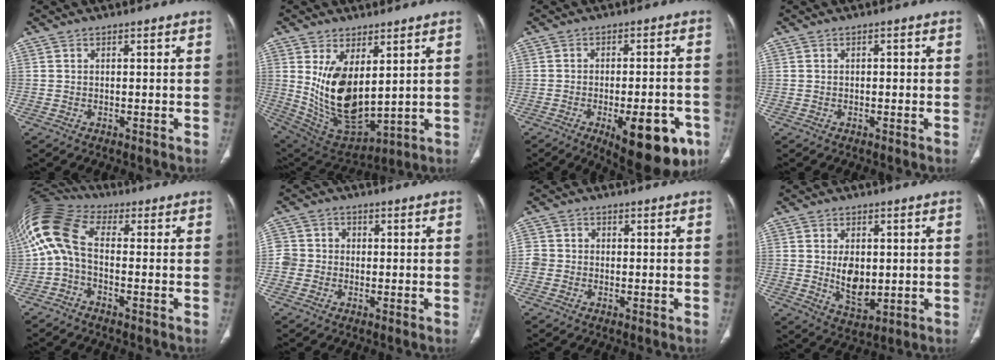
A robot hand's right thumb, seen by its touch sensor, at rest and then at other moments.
{"total": 15.2, "force": [3.5, 7.8, 12.6], "torque": [-0.220, -0.030, 0.096]}
{"total": 16.1, "force": [-7.2, 6.3, 12.9], "torque": [-0.121, 0.019, -0.081]}
{"total": 0.9, "force": [0.0, 0.5, 0.7], "torque": [-0.006, 0.002, -0.002]}
{"total": 12.6, "force": [-0.3, 7.1, 10.4], "torque": [-0.226, 0.045, -0.018]}
{"total": 4.3, "force": [-0.6, 4.1, 1.0], "torque": [-0.001, 0.014, -0.018]}
{"total": 2.8, "force": [-0.5, 2.7, 0.7], "torque": [0.000, 0.011, -0.013]}
{"total": 7.6, "force": [0.3, 4.6, 6.0], "torque": [-0.083, -0.016, 0.020]}